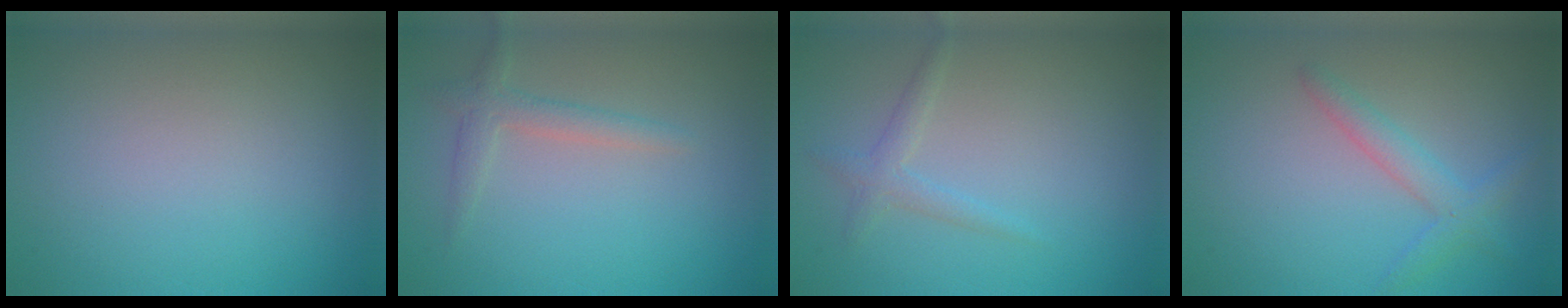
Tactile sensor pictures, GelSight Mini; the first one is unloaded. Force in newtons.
{"total": 2.0, "press": 2.0, "slide": 0.2}
{"total": 1.5, "press": 1.5, "slide": 0.0}
{"total": 2.4, "press": 2.4, "slide": 0.1}